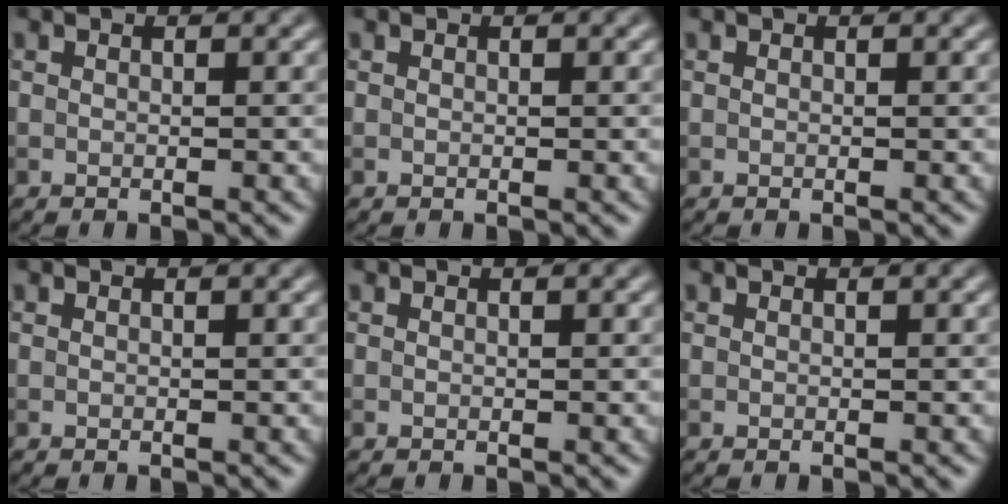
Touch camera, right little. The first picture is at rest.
{"total": 0.0}
{"total": 0.0}
{"total": 0.0}
{"total": 0.0}
{"total": 0.0}